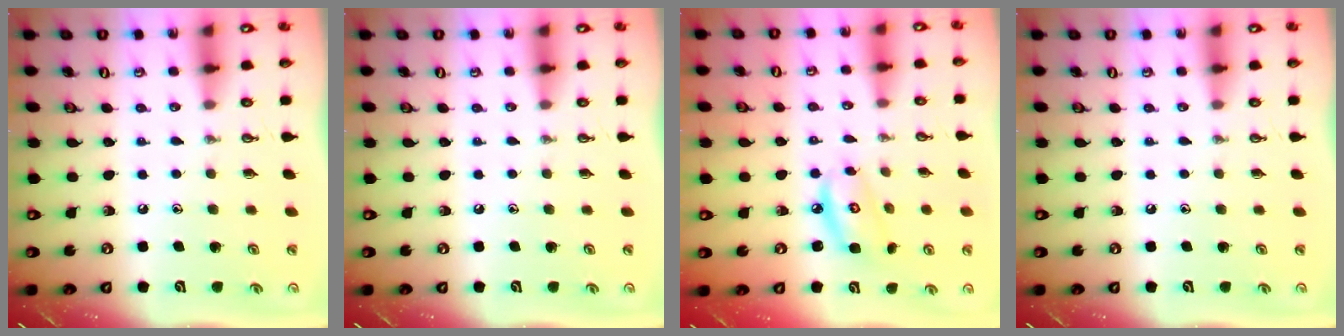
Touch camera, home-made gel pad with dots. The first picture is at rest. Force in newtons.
{"total": 0.0}
{"total": 7.0, "press": 6.9, "slide": 0.5}
{"total": 0.0}